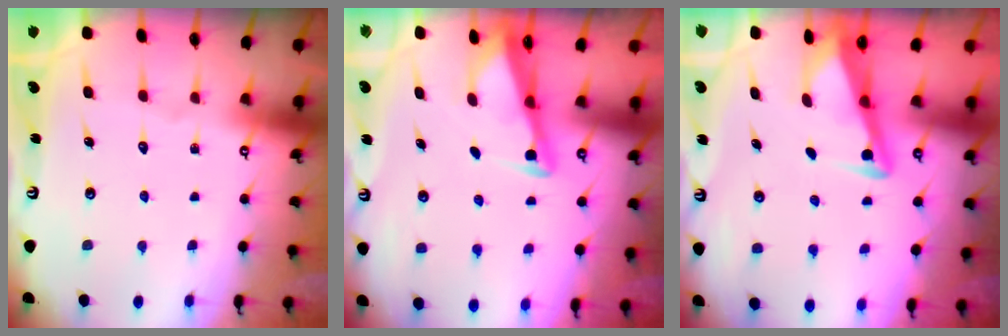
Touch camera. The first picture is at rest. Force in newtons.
{"total": 3.0, "press": 2.9, "slide": 0.3}
{"total": 3.4, "press": 3.4, "slide": 0.4}